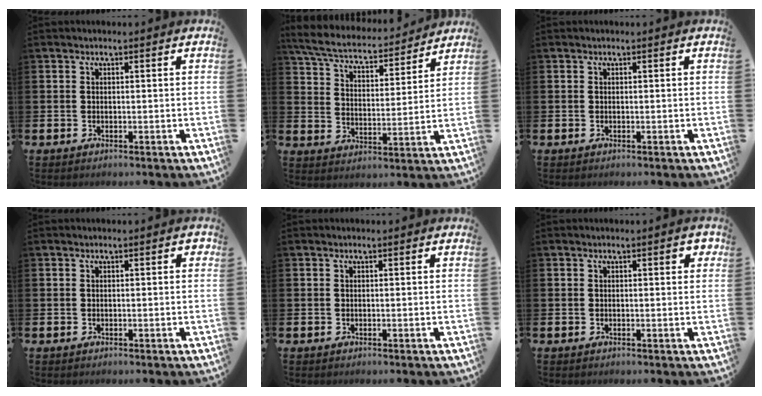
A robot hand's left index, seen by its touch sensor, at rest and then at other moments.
{"total": 6.3, "force": [5.9, 1.5, 1.9], "torque": [-0.069, -0.043, 0.098]}
{"total": 0.0}
{"total": 0.6, "force": [0.0, 0.2, 0.6], "torque": [-0.005, 0.002, -0.004]}
{"total": 0.0}
{"total": 1.5, "force": [0.5, 0.5, 1.3], "torque": [-0.012, 0.000, 0.003]}